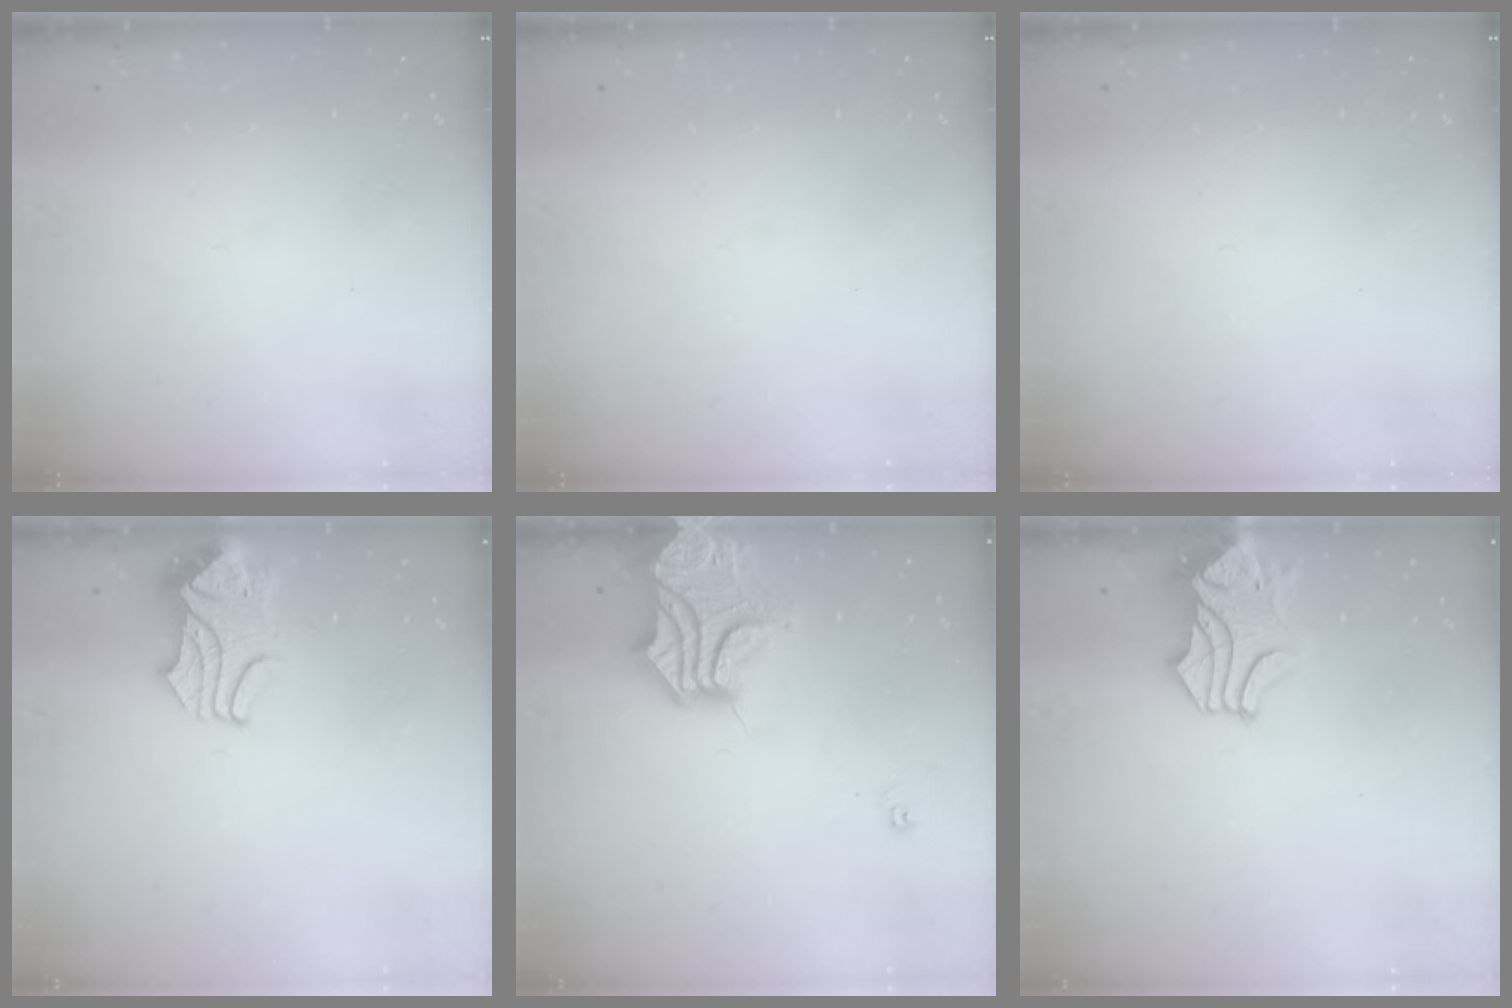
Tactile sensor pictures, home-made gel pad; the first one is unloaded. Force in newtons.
{"total": 0.0}
{"total": 0.0}
{"total": 2.1, "press": 2.0, "slide": 0.5}
{"total": 7.5, "press": 7.2, "slide": 2.2}
{"total": 1.0, "press": 0.4, "slide": 0.9}